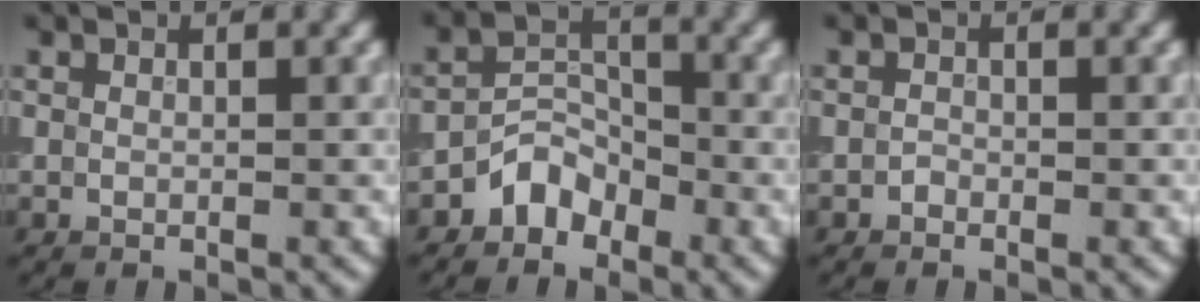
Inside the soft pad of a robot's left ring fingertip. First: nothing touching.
{"total": 2.9, "force": [-2.0, 1.8, 1.0], "torque": [-0.008, 0.013, -0.042]}
{"total": 0.5, "force": [-0.4, 0.3, 0.1], "torque": [-0.001, -0.003, -0.011]}